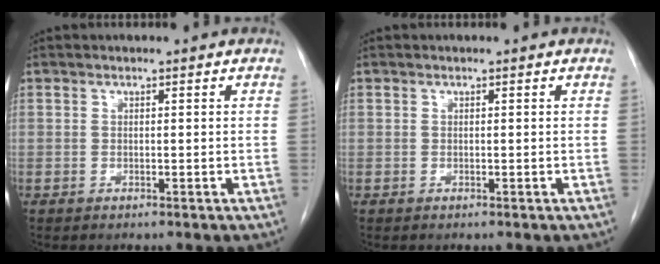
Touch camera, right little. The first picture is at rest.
{"total": 0.0}